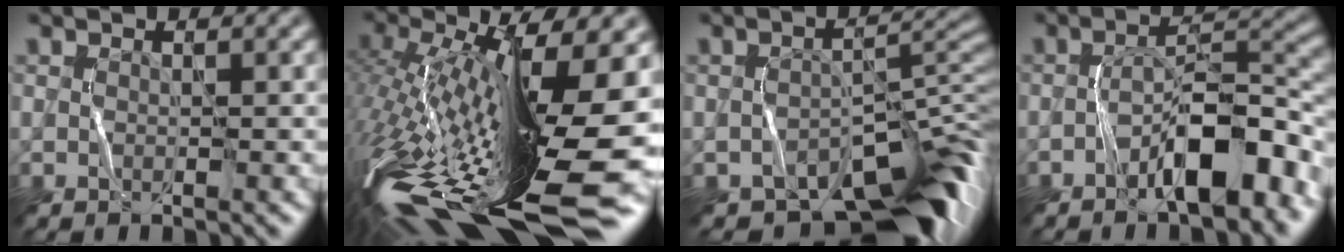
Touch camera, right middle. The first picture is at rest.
{"total": 17.5, "force": [-4.6, 4.9, 16.2], "torque": [-0.305, -0.005, -0.083]}
{"total": 10.0, "force": [-7.2, 4.3, 5.6], "torque": [-0.049, -0.001, -0.114]}
{"total": 7.5, "force": [-4.0, 2.5, 5.8], "torque": [-0.078, 0.032, -0.066]}